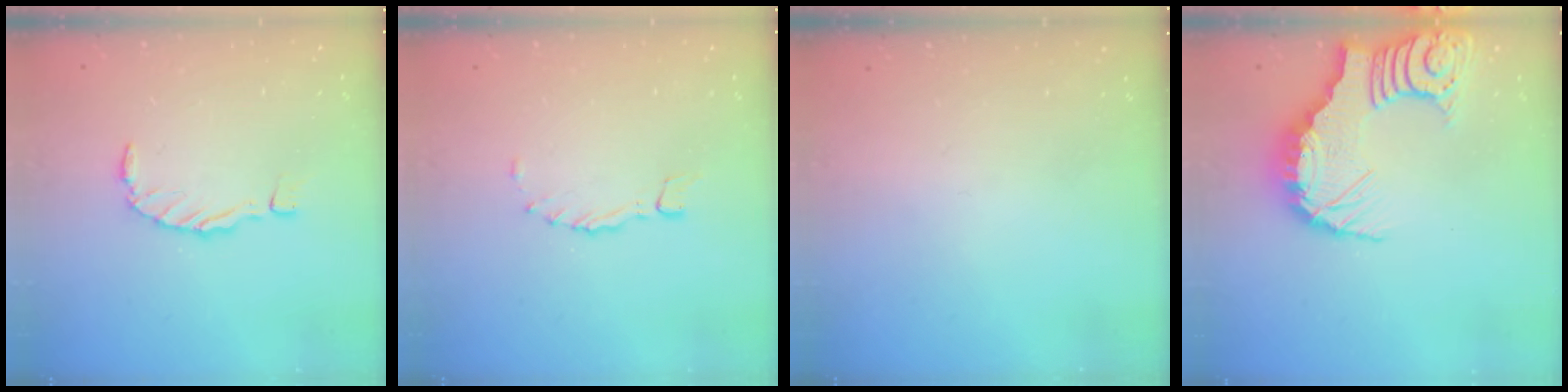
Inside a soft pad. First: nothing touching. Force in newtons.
{"total": 1.2, "press": 1.2, "slide": 0.3}
{"total": 0.0}
{"total": 13.4, "press": 13.3, "slide": 1.4}